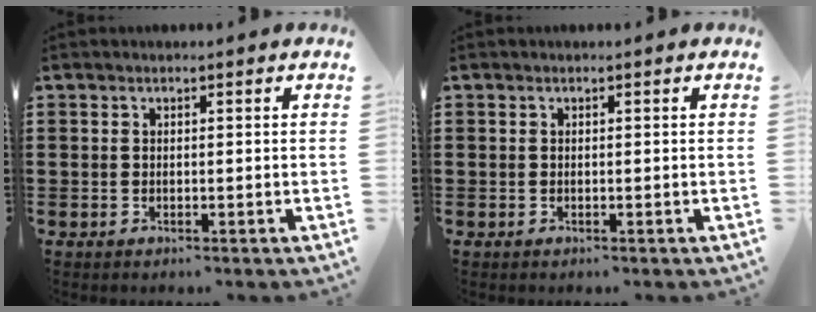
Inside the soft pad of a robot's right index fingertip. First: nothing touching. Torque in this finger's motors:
{"motor_torque": [0.92, 1.21, 0.00, 0.00]}